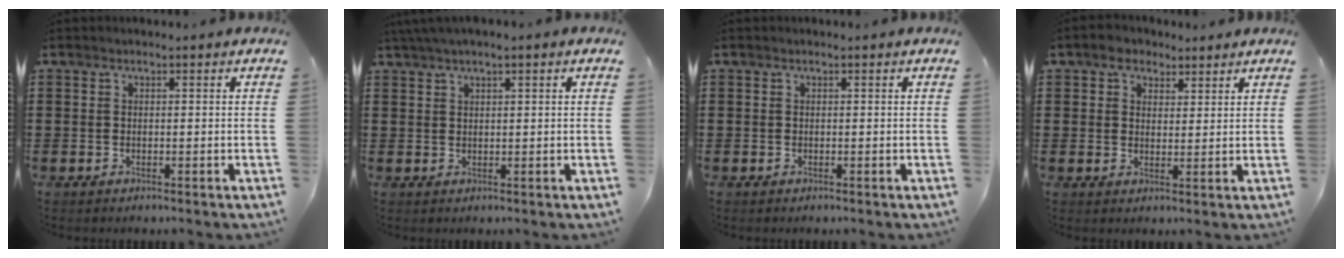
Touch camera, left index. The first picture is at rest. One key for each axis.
{"total": 1.9, "fx": 1.3, "fy": 0.0, "fz": 1.4, "tx": -0.027, "ty": 0.002, "tz": 0.024}
{"total": 0.0}
{"total": 3.5, "fx": 2.5, "fy": 2.3, "fz": 0.8, "tx": -0.021, "ty": 0.011, "tz": 0.043}